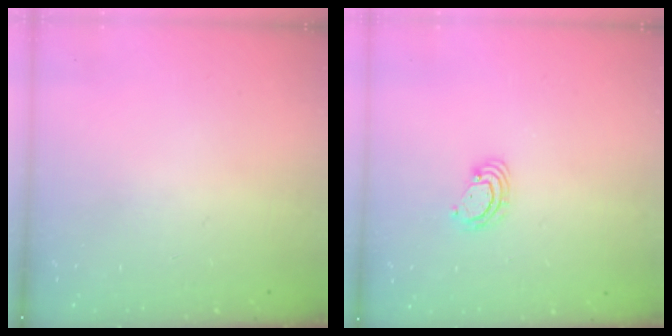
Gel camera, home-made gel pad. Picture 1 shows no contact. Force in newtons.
{"total": 2.8, "press": 2.8, "slide": 0.3}